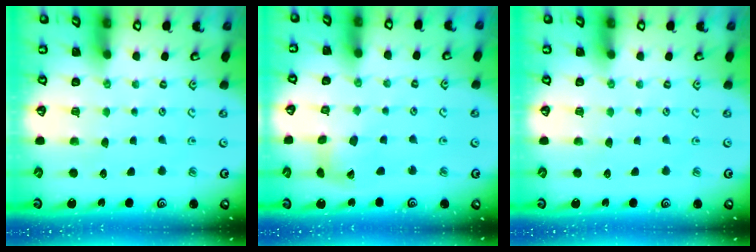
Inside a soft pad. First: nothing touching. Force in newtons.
{"total": 8.8, "press": 8.7, "slide": 1.2}
{"total": 0.0}